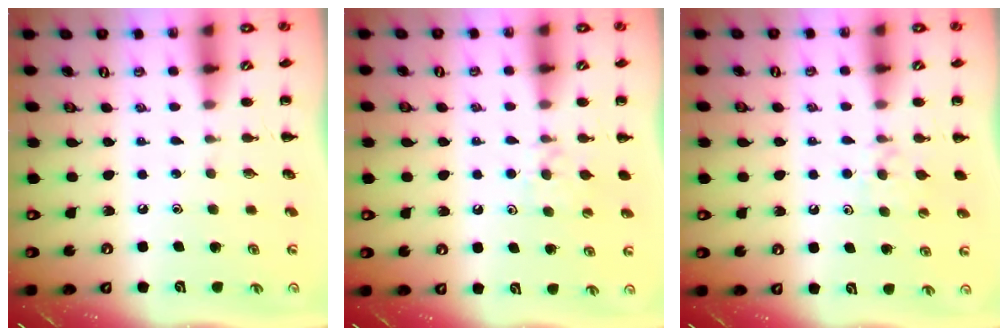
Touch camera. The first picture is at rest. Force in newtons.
{"total": 5.7, "press": 5.4, "slide": 1.9}
{"total": 5.7, "press": 5.4, "slide": 1.9}